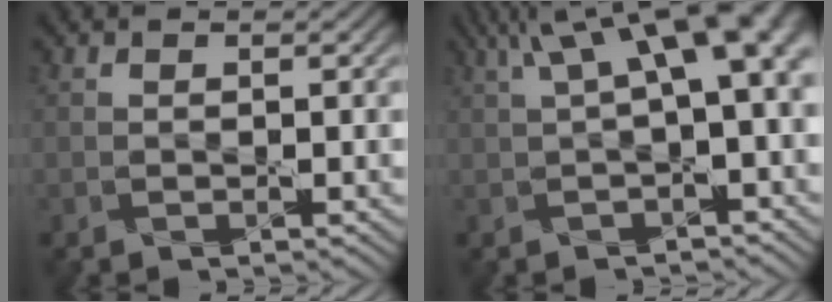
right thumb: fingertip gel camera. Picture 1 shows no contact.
{"total": 9.8, "force": [2.7, 3.0, 9.0], "torque": [-0.138, 0.028, 0.045]}